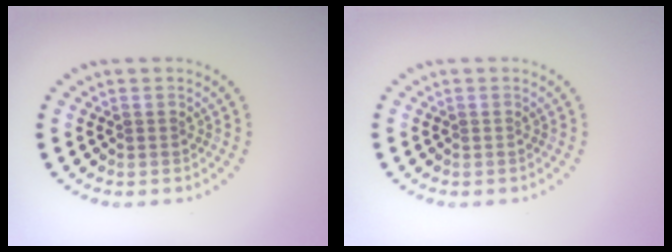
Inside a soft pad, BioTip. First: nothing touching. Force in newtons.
{"total": 0.0}